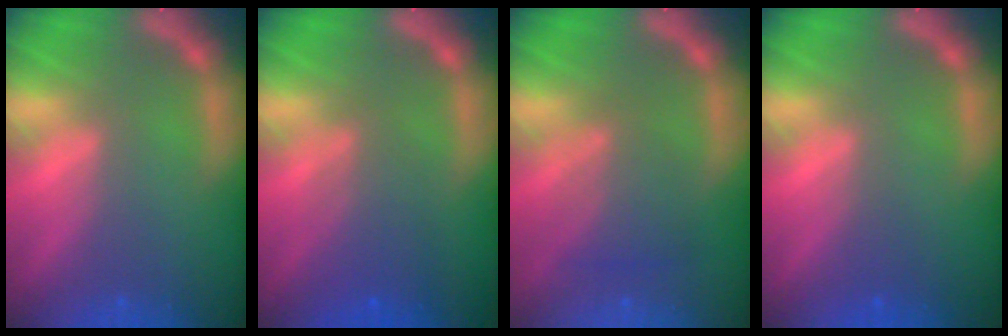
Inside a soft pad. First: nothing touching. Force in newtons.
{"total": 4.1}
{"total": 4.0}
{"total": 0.9}